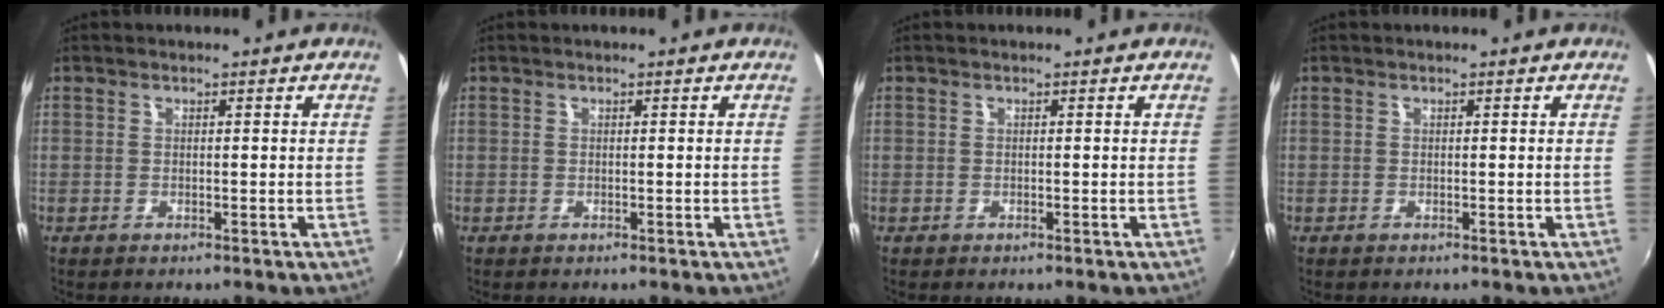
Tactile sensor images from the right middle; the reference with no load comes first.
{"total": 0.0}
{"total": 0.0}
{"total": 0.0}